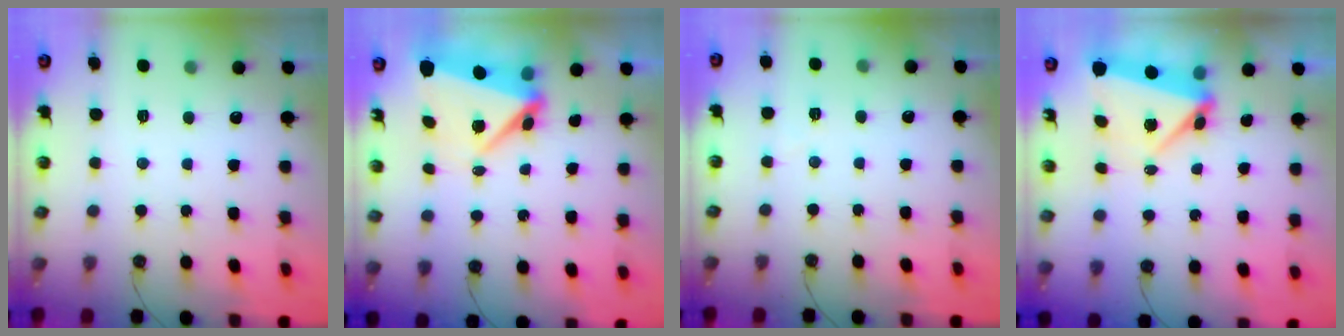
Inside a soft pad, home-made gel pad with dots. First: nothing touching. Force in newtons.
{"total": 7.1, "press": 6.8, "slide": 2.0}
{"total": 1.6, "press": 1.4, "slide": 0.6}
{"total": 6.0, "press": 5.1, "slide": 3.3}